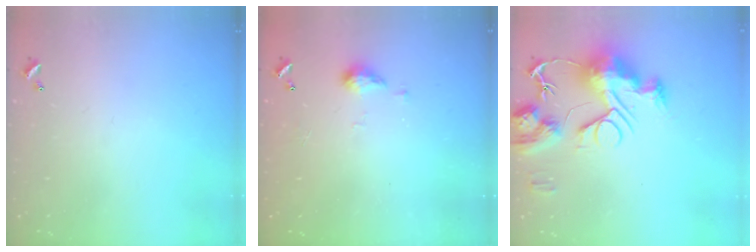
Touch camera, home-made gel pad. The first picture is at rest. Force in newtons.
{"total": 3.8, "press": 3.7, "slide": 0.6}
{"total": 14.8, "press": 14.7, "slide": 1.3}